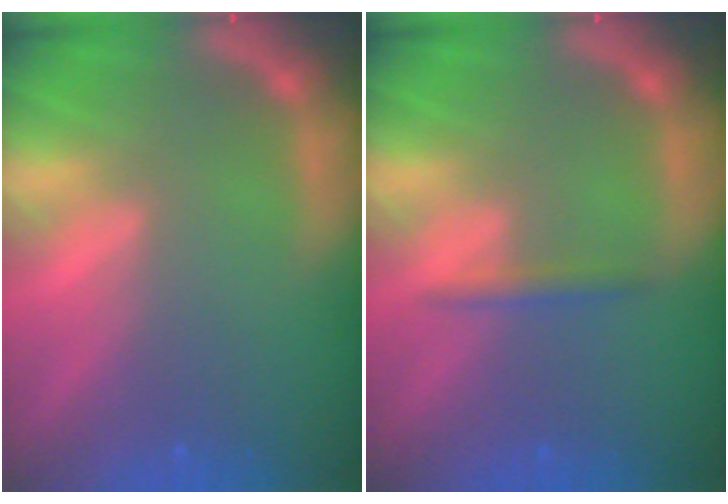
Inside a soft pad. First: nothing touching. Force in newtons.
{"total": 1.4}